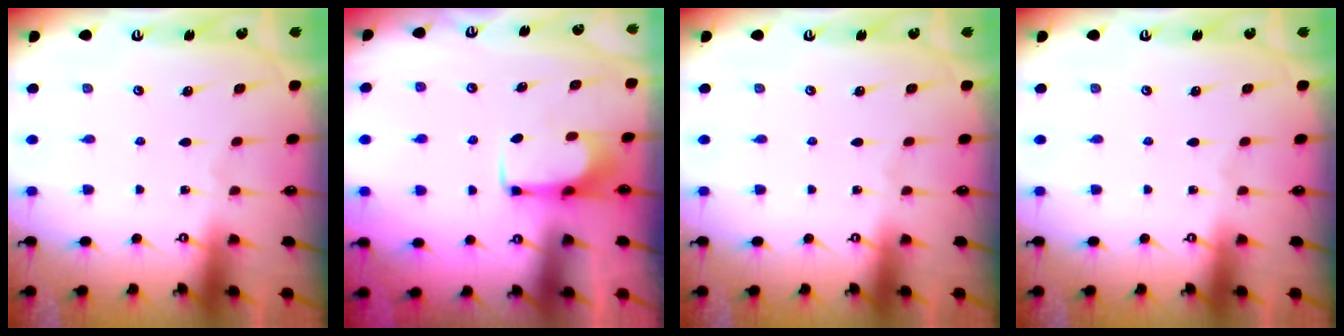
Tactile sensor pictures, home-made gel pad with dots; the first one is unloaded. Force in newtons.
{"total": 2.0, "press": 2.0, "slide": 0.2}
{"total": 0.0}
{"total": 0.0}